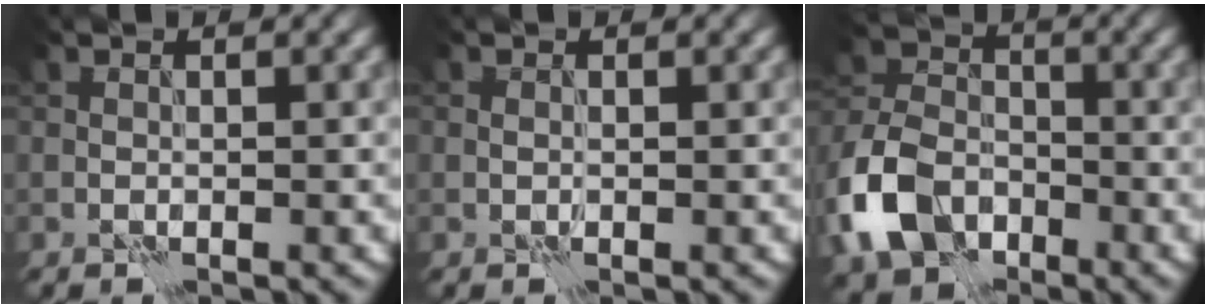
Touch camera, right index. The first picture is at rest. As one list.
[{"total": 0.7, "force": [0.1, 0.5, 0.5], "torque": [-0.008, -0.001, 0.001]}, {"total": 8.1, "force": [-3.9, 5.7, 4.2], "torque": [-0.092, 0.000, -0.091]}]